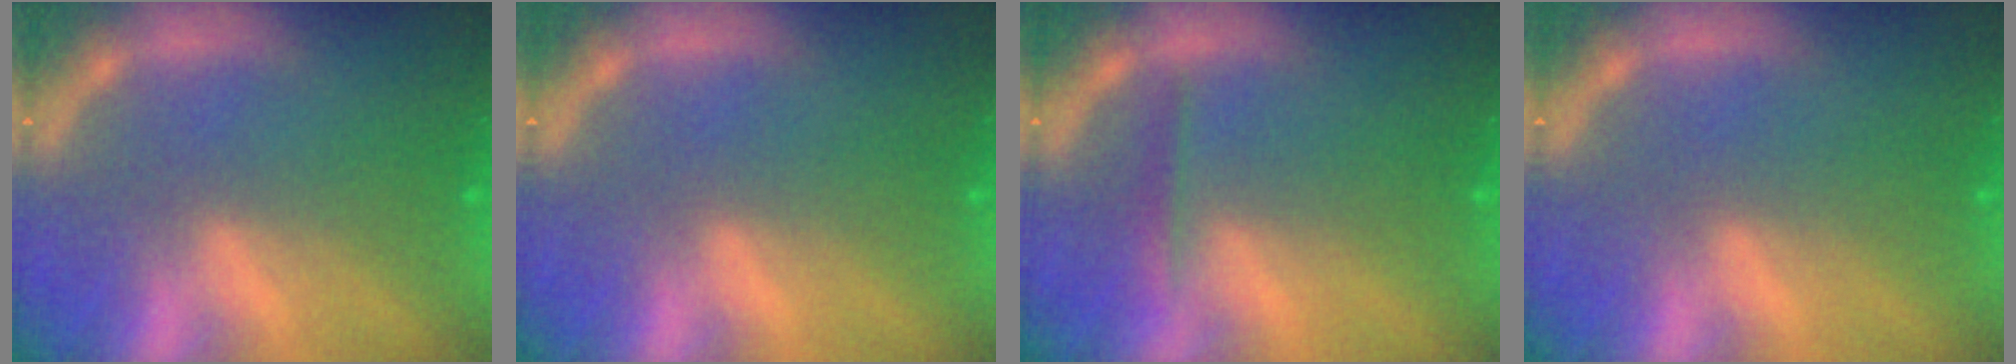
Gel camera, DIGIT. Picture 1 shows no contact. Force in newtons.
{"total": 0.0}
{"total": 1.4}
{"total": 0.0}